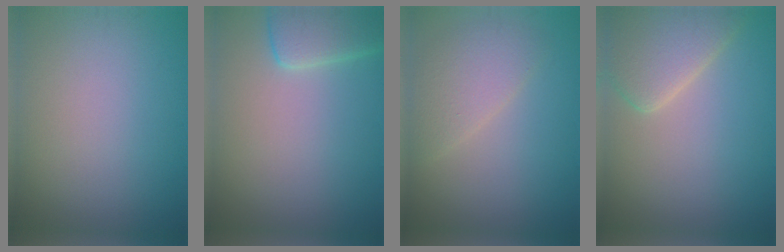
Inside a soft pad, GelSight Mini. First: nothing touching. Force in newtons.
{"total": 3.7, "press": 3.7, "slide": 0.4}
{"total": 2.9, "press": 2.9, "slide": 0.2}
{"total": 5.0, "press": 5.0, "slide": 0.4}